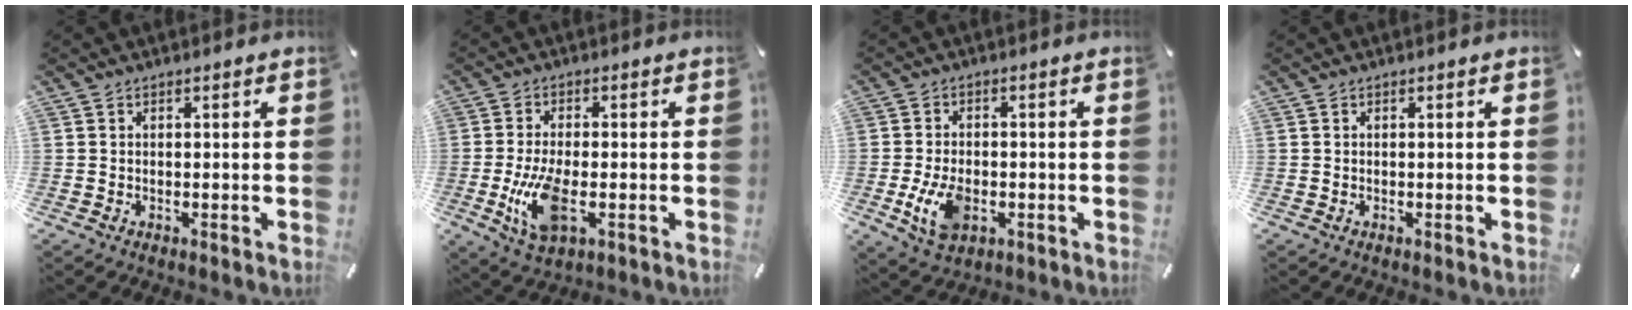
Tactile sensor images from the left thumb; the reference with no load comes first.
{"total": 10.2, "force": [-2.3, 4.6, 8.8], "torque": [-0.201, -0.014, -0.040]}
{"total": 7.9, "force": [-2.1, 5.1, 5.6], "torque": [-0.120, 0.001, -0.041]}
{"total": 0.0}